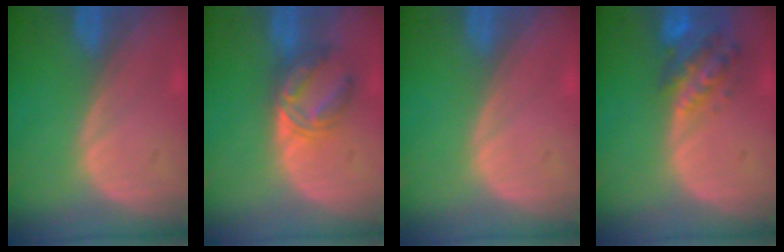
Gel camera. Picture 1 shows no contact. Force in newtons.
{"total": 5.6, "press": 5.4, "slide": 1.1}
{"total": 0.0}
{"total": 6.3, "press": 5.8, "slide": 2.5}